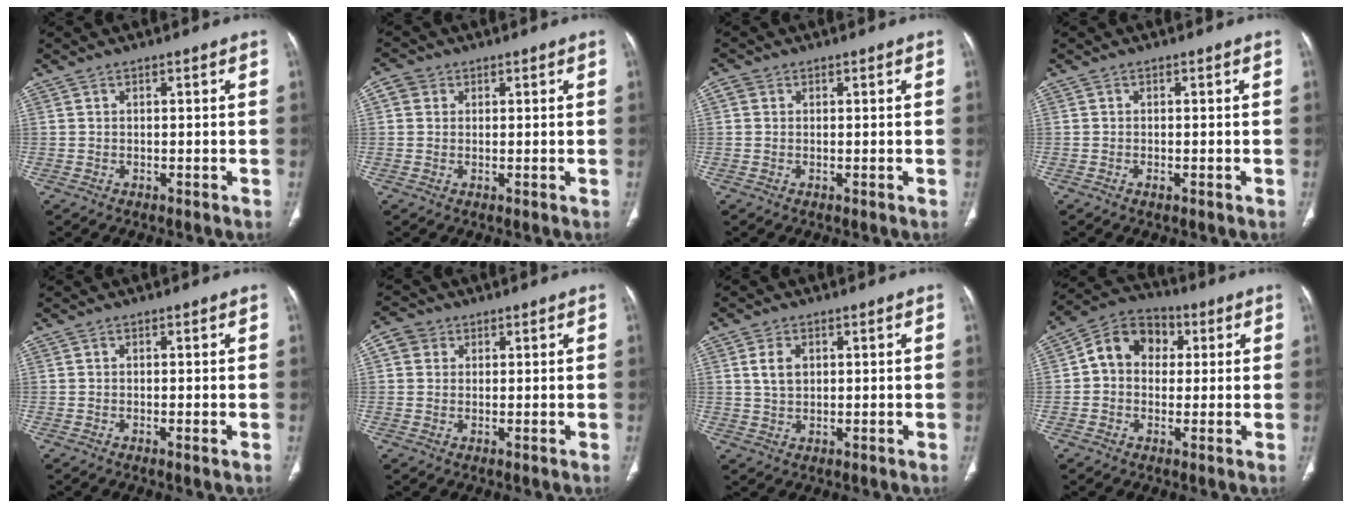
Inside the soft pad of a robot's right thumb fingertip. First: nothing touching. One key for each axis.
{"total": 2.9, "fx": 0.9, "fy": 2.6, "fz": 0.9, "tx": -0.007, "ty": 0.004, "tz": 0.014}
{"total": 1.6, "fx": 0.5, "fy": 1.4, "fz": 0.6, "tx": -0.006, "ty": 0.004, "tz": 0.005}
{"total": 0.7, "fx": -0.3, "fy": 0.1, "fz": 0.6, "tx": -0.012, "ty": -0.001, "tz": -0.007}
{"total": 1.0, "fx": -0.2, "fy": 0.0, "fz": 0.9, "tx": -0.020, "ty": -0.004, "tz": -0.004}
{"total": 3.7, "fx": 1.2, "fy": 3.4, "fz": 1.1, "tx": -0.008, "ty": 0.004, "tz": 0.020}
{"total": 3.9, "fx": 1.1, "fy": 2.6, "fz": 2.7, "tx": -0.042, "ty": -0.003, "tz": 0.023}
{"total": 10.3, "fx": 1.8, "fy": 8.3, "fz": 5.8, "tx": -0.068, "ty": 0.022, "tz": 0.015}